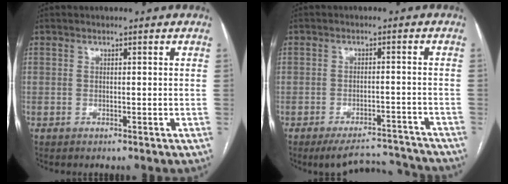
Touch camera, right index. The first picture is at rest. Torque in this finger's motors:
{"motor_torque": [-1.36, 0.11, -1.05, -0.21]}